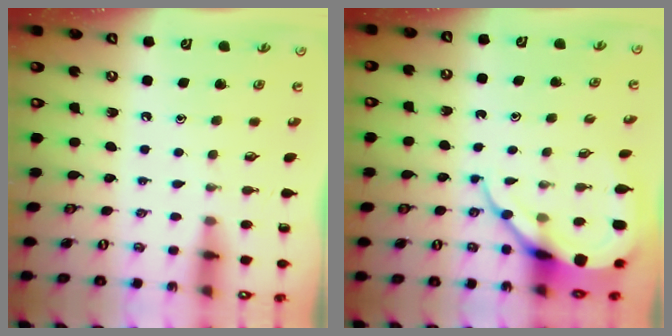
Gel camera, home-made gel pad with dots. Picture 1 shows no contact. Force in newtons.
{"total": 9.8, "press": 9.8, "slide": 1.1}